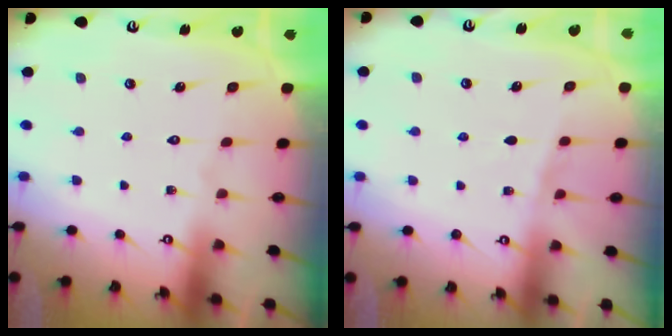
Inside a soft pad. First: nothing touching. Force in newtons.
{"total": 4.2, "press": 4.2, "slide": 0.4}